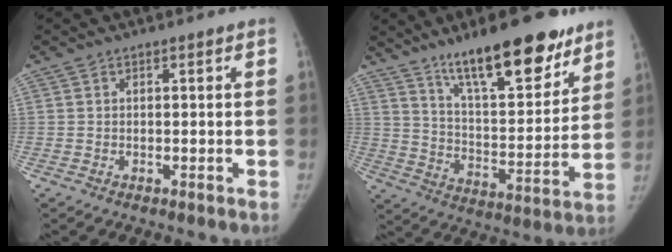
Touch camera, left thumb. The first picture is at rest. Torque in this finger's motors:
{"motor_torque": [0.52, -0.11, 1.43, -1.34, 0.10]}